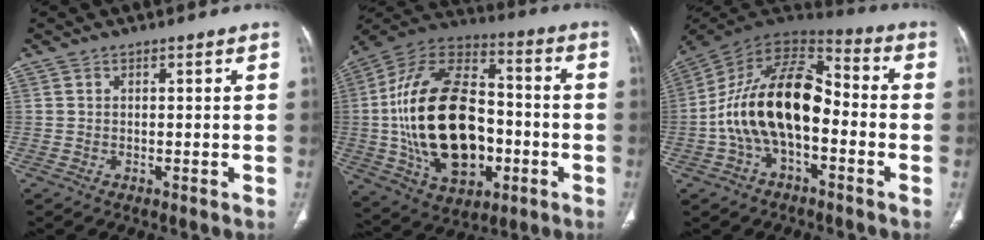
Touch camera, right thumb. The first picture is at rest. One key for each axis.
{"total": 28.3, "fx": -3.7, "fy": 17.6, "fz": 21.9, "tx": -0.388, "ty": 0.022, "tz": -0.050}
{"total": 19.3, "fx": -3.2, "fy": 10.5, "fz": 15.9, "tx": -0.278, "ty": 0.054, "tz": -0.062}